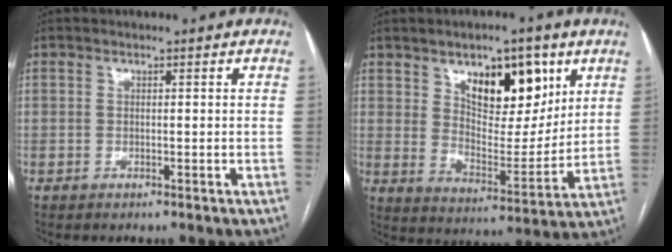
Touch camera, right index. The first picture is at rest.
{"total": 13.2, "force": [6.8, 5.7, 9.7], "torque": [-0.140, 0.000, 0.117]}